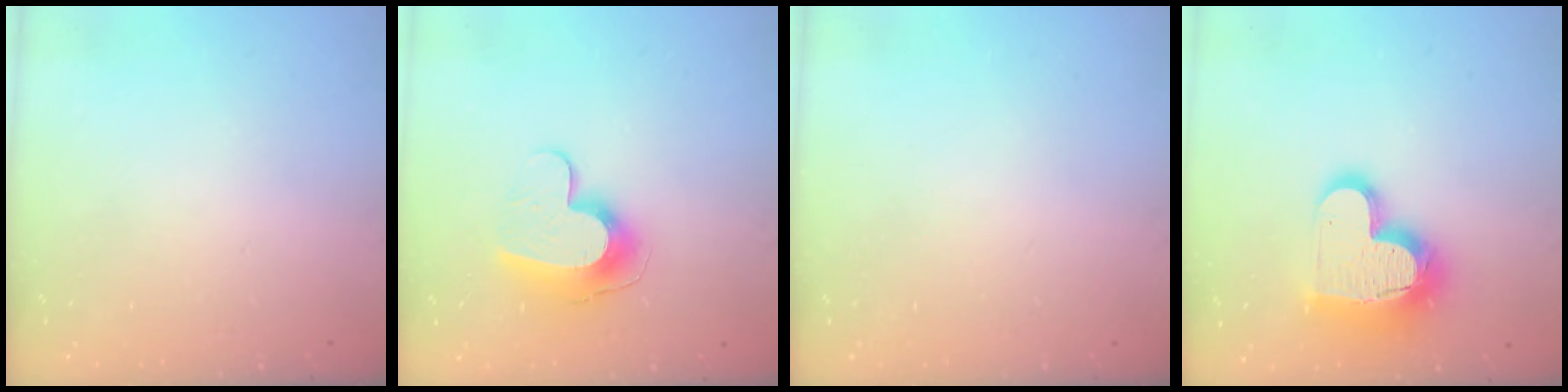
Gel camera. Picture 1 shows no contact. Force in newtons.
{"total": 11.4, "press": 11.3, "slide": 1.0}
{"total": 0.0}
{"total": 16.6, "press": 16.5, "slide": 1.5}